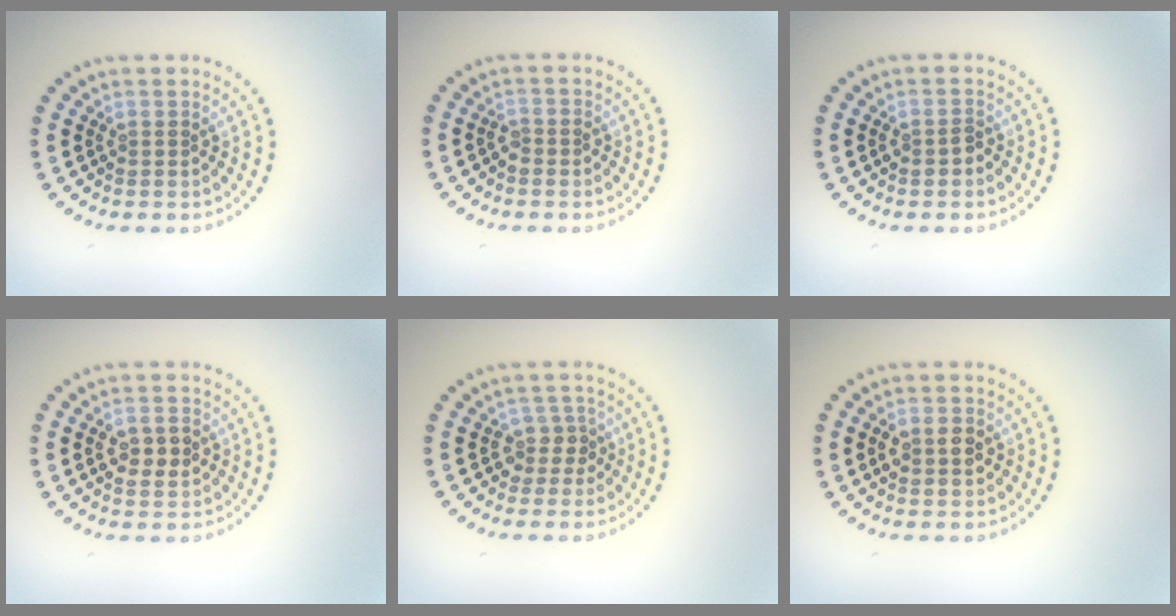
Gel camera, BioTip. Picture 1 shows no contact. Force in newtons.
{"total": 0.9, "press": 0.8, "slide": 0.3}
{"total": 1.2, "press": 1.1, "slide": 0.4}
{"total": 2.8, "press": 2.8, "slide": 0.1}
{"total": 2.1, "press": 1.7, "slide": 1.2}
{"total": 2.9, "press": 2.9, "slide": 0.2}